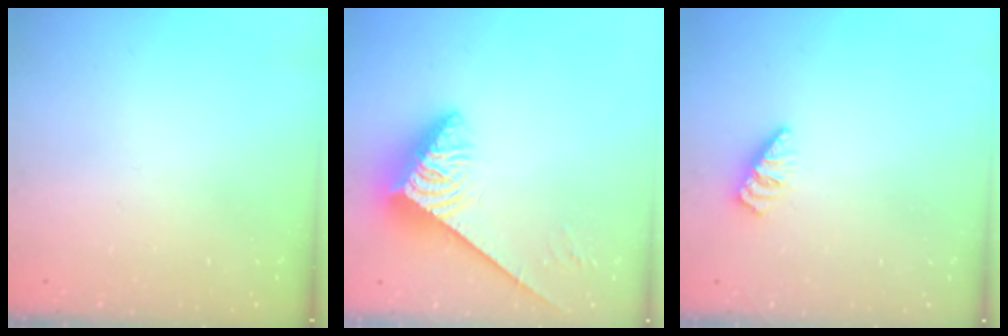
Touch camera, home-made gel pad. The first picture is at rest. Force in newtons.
{"total": 3.9, "press": 3.8, "slide": 0.8}
{"total": 0.0}